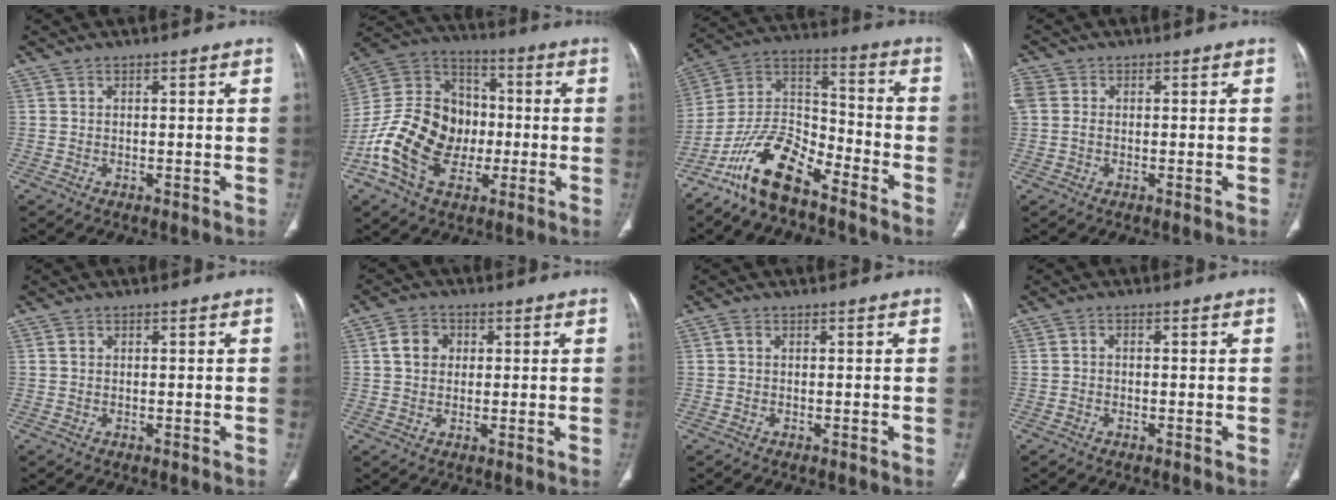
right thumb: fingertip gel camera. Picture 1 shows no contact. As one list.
[{"total": 19.6, "force": [-5.1, 14.7, 11.9], "torque": [-0.191, 0.043, -0.091]}, {"total": 14.2, "force": [-10.3, 5.3, 8.2], "torque": [-0.140, 0.080, -0.202]}, {"total": 4.4, "force": [0.0, 3.3, 2.8], "torque": [-0.078, 0.011, 0.002]}, {"total": 0.5, "force": [0.1, 0.5, 0.2], "torque": [0.002, 0.002, 0.000]}, {"total": 5.1, "force": [1.0, 4.2, 2.6], "torque": [-0.028, 0.007, 0.012]}, {"total": 0.6, "force": [0.0, 0.4, 0.4], "torque": [-0.008, 0.000, -0.001]}, {"total": 0.7, "force": [-0.2, 0.6, 0.4], "torque": [-0.003, 0.002, -0.007]}]